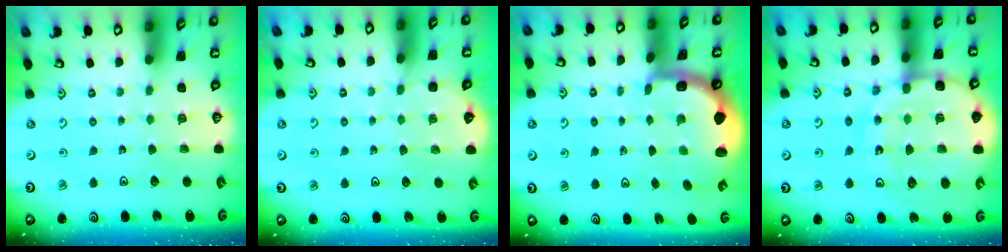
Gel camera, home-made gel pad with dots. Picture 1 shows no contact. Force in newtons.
{"total": 2.3, "press": 2.3, "slide": 0.1}
{"total": 2.1, "press": 1.9, "slide": 0.8}
{"total": 19.1, "press": 18.7, "slide": 3.7}